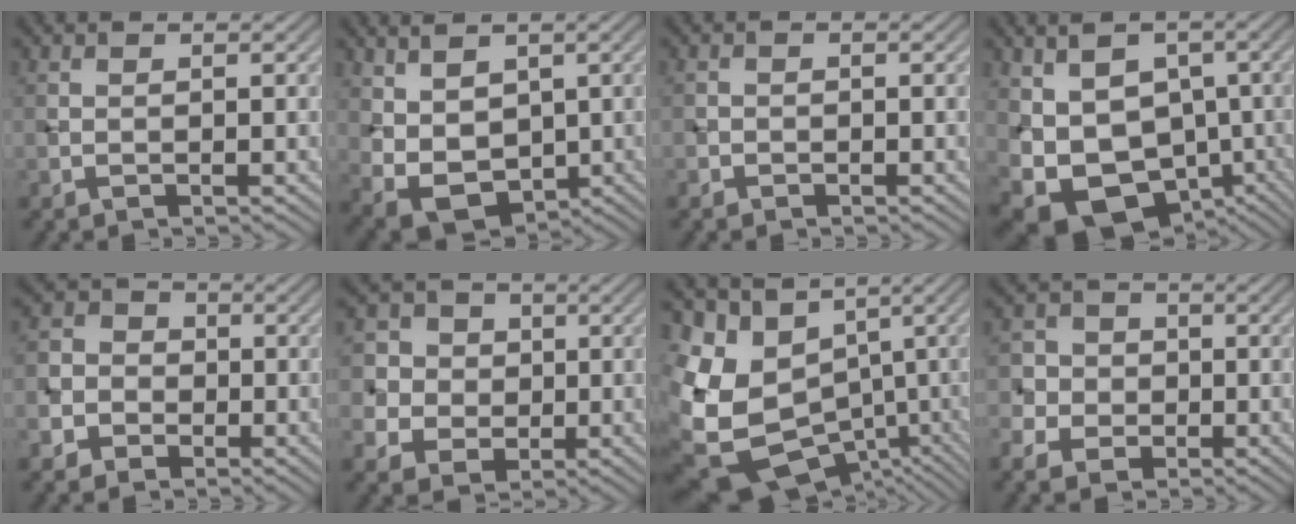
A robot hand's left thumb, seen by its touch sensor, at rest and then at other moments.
{"total": 7.5, "force": [1.6, 5.2, 5.1], "torque": [-0.120, -0.009, 0.038]}
{"total": 1.0, "force": [-0.6, 0.8, 0.0], "torque": [0.006, -0.005, -0.016]}
{"total": 13.1, "force": [-1.5, 9.9, 8.5], "torque": [-0.154, -0.018, -0.001]}
{"total": 5.5, "force": [-2.5, 4.5, 1.8], "torque": [-0.042, -0.003, -0.065]}
{"total": 6.2, "force": [0.3, 5.9, 1.9], "torque": [-0.063, 0.011, -0.013]}
{"total": 16.6, "force": [-5.0, 12.9, 9.2], "torque": [-0.252, -0.026, -0.041]}
{"total": 5.8, "force": [-2.4, 5.0, 1.7], "torque": [-0.046, -0.005, -0.067]}